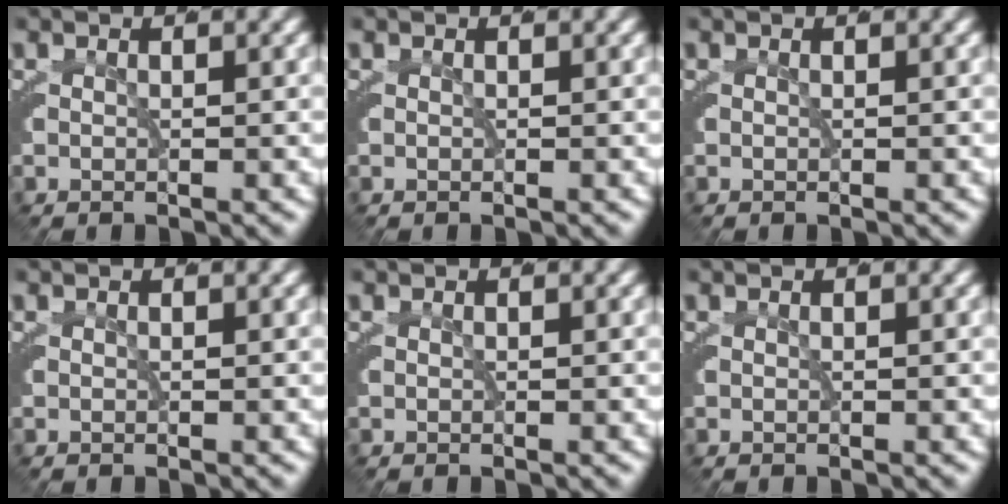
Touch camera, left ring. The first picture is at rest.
{"total": 0.0}
{"total": 0.0}
{"total": 0.0}
{"total": 0.0}
{"total": 0.0}